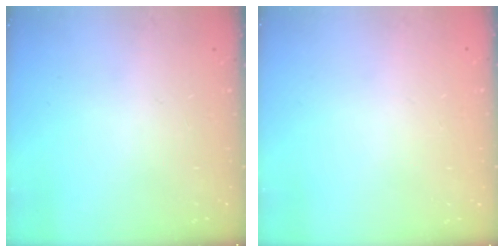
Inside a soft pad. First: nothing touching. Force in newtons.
{"total": 0.0}